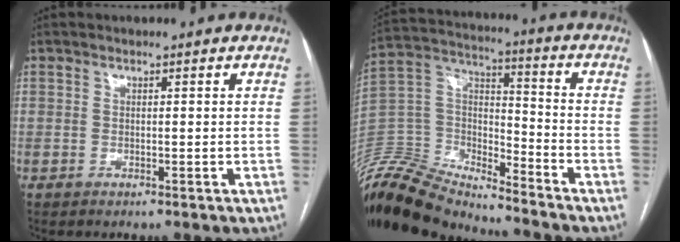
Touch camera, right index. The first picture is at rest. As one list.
[{"total": 20.9, "force": [-19.7, 4.8, 5.4], "torque": [-0.130, 0.030, -0.344]}]